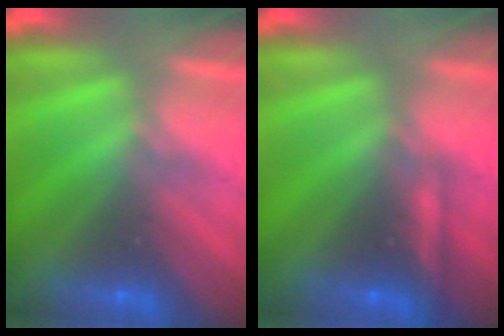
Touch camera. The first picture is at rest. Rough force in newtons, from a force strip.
{"total": 2.2}